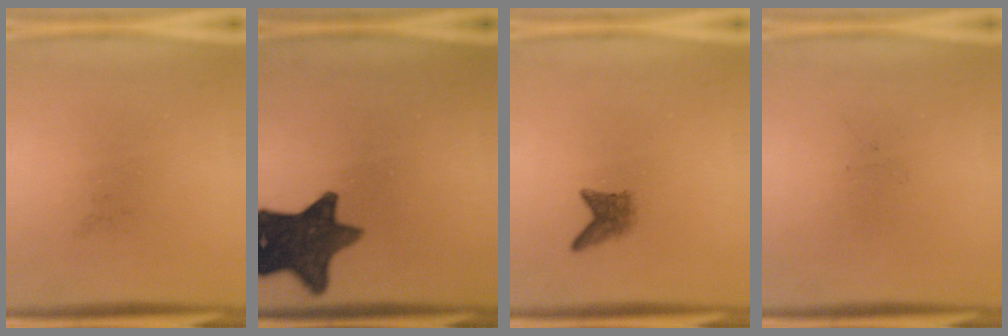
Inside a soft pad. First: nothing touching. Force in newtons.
{"total": 12.9}
{"total": 2.1}
{"total": 0.0}